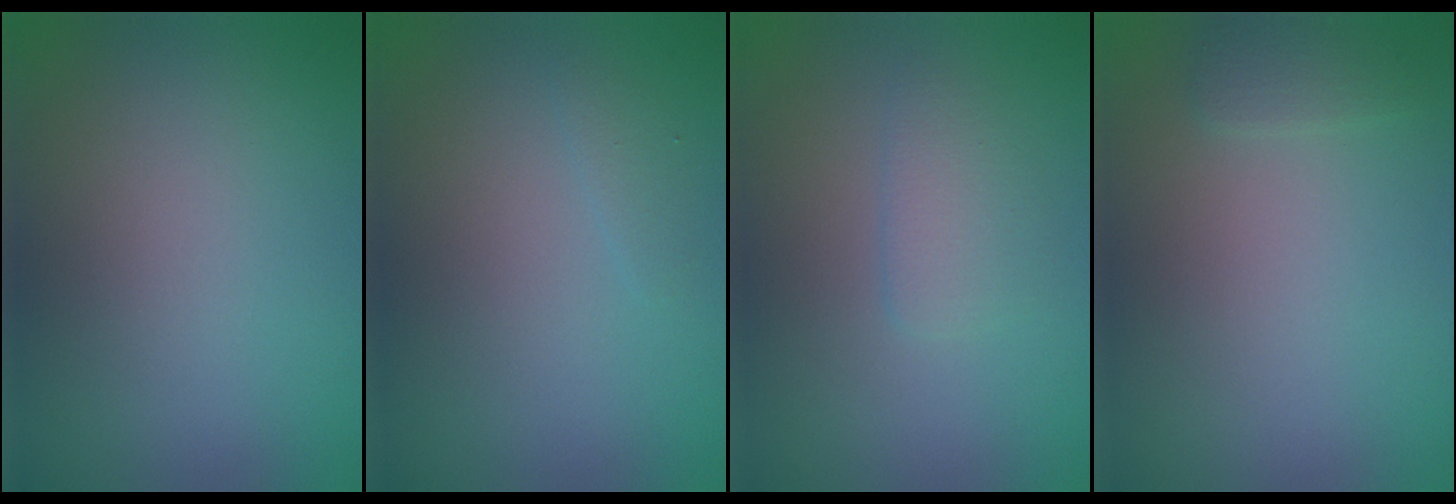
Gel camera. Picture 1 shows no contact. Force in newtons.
{"total": 0.7, "press": 0.7, "slide": 0.1}
{"total": 1.6, "press": 1.6, "slide": 0.0}
{"total": 1.1, "press": 1.1, "slide": 0.1}